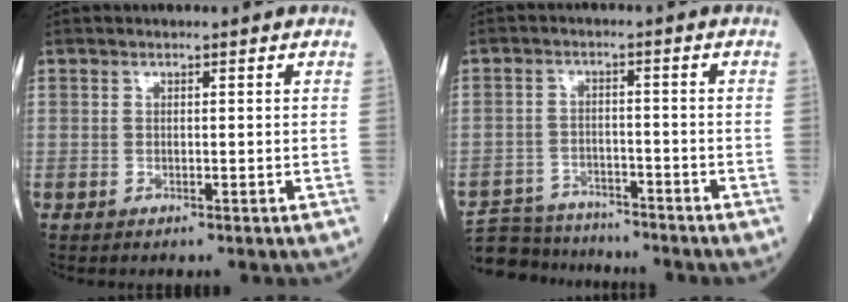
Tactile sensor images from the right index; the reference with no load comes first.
{"total": 9.1, "force": [-8.7, 2.6, 0.8], "torque": [-0.011, 0.011, -0.142]}